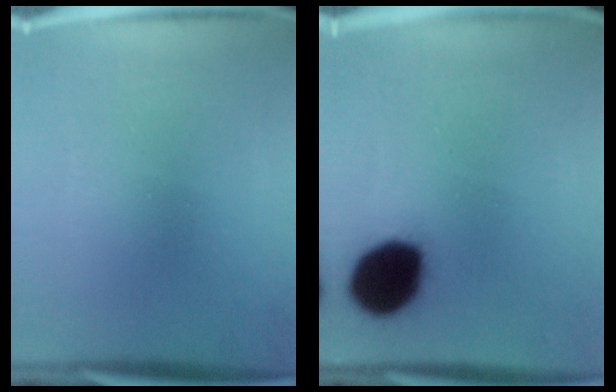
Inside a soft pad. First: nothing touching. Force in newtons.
{"total": 17.8}